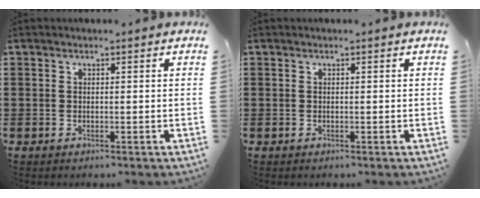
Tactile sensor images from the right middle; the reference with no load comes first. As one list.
[{"total": 0.0}]